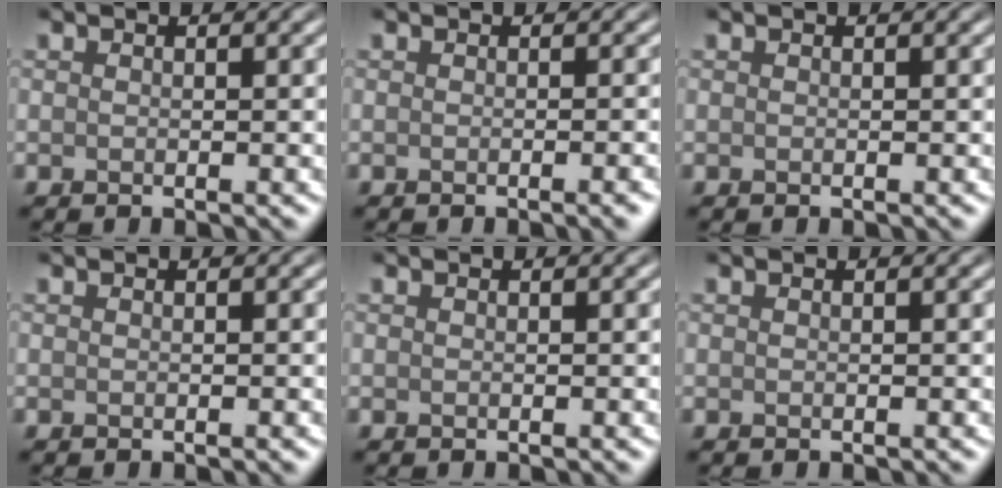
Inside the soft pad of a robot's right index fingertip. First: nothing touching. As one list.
[{"total": 1.7, "force": [-0.6, 0.5, 1.5], "torque": [-0.011, 0.000, -0.008]}, {"total": 0.0}, {"total": 0.0}, {"total": 0.0}, {"total": 0.0}]